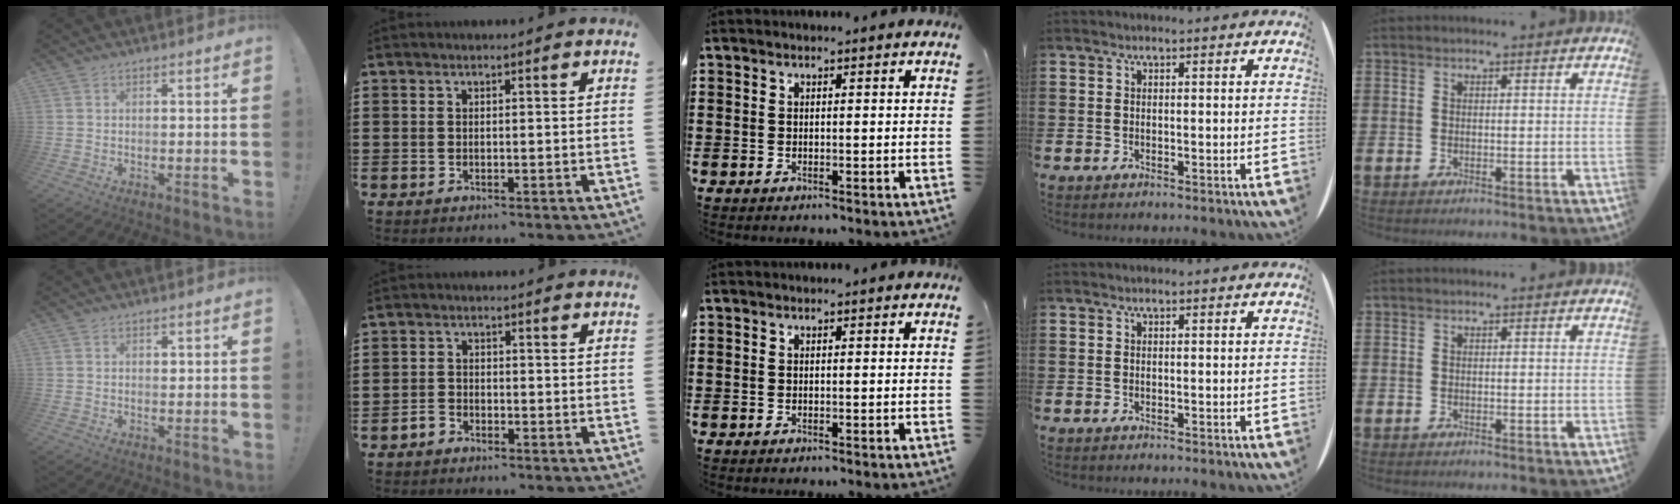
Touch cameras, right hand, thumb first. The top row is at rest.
{"thumb": {"total": 0.6, "force": [0.4, 0.4, 0.1], "torque": [0.004, -0.002, 0.007]}, "index": {"total": 1.6, "force": [-1.3, 0.9, 0.4], "torque": [-0.011, 0.003, -0.027]}}